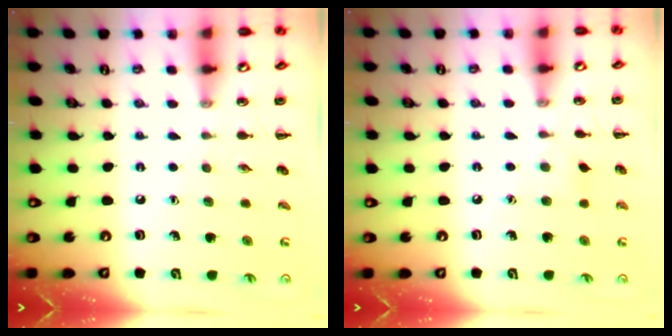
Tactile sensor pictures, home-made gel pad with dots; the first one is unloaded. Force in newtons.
{"total": 3.6, "press": 3.3, "slide": 1.5}